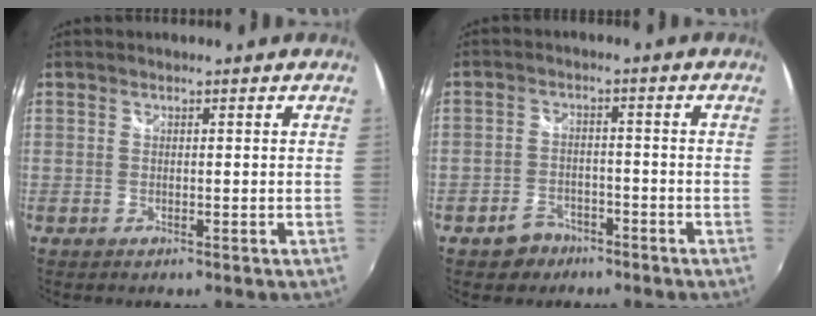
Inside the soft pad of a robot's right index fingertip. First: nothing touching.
{"total": 5.0, "force": [-3.6, 3.3, 1.1], "torque": [-0.040, 0.013, -0.052]}